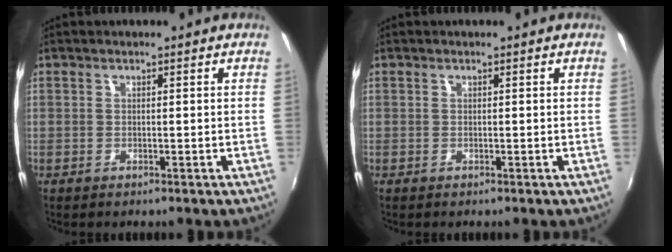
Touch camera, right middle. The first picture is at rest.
{"total": 0.0}